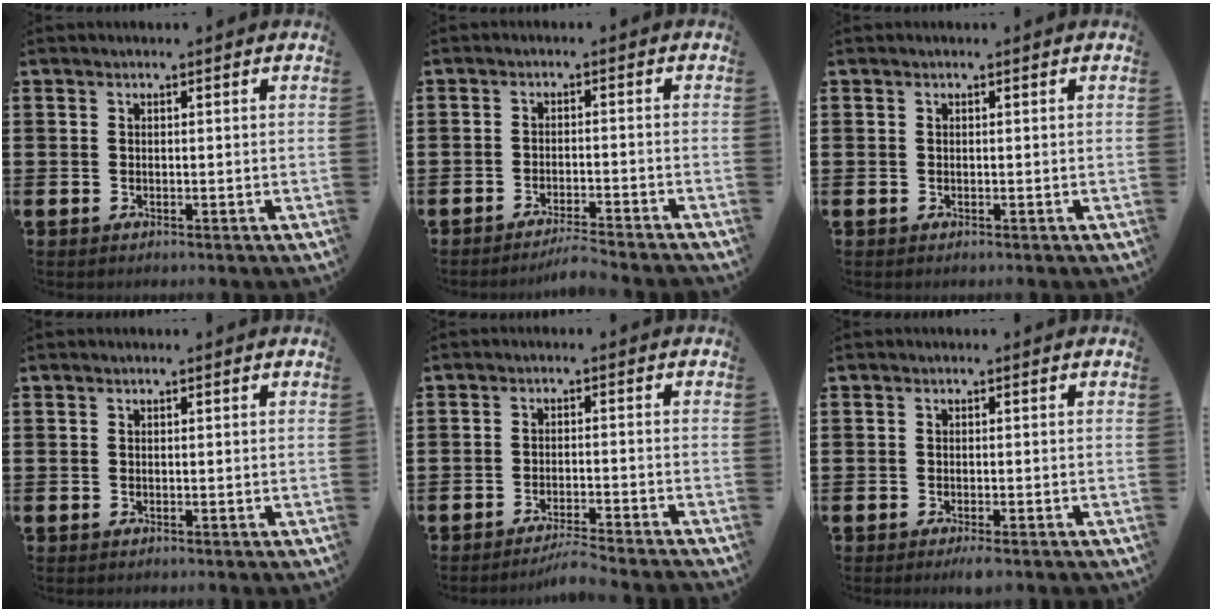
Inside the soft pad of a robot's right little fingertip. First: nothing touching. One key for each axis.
{"total": 2.5, "fx": -2.4, "fy": -0.3, "fz": 0.8, "tx": -0.013, "ty": 0.005, "tz": -0.047}
{"total": 0.0}
{"total": 0.0}
{"total": 2.7, "fx": -2.6, "fy": -0.4, "fz": 0.9, "tx": -0.015, "ty": 0.003, "tz": -0.052}
{"total": 1.1, "fx": -0.8, "fy": 0.0, "fz": 0.8, "tx": -0.014, "ty": 0.000, "tz": -0.015}